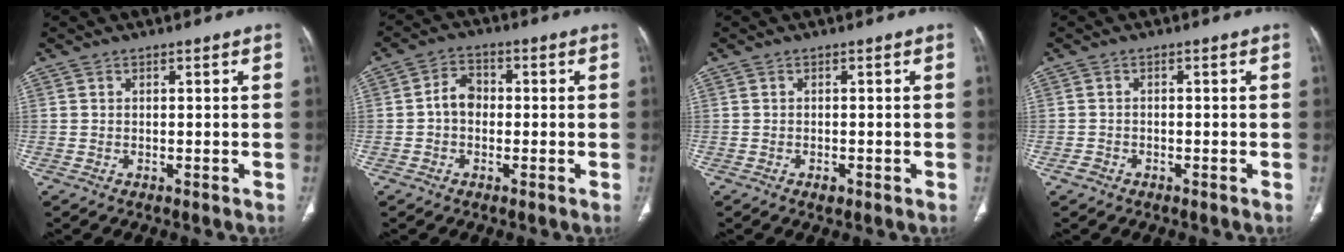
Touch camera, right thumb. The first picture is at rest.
{"total": 4.6, "force": [-0.4, 3.6, 2.9], "torque": [-0.036, 0.017, -0.018]}
{"total": 1.2, "force": [-0.6, 0.7, 0.8], "torque": [-0.013, 0.000, -0.007]}
{"total": 1.4, "force": [-0.9, 1.0, 0.3], "torque": [-0.008, 0.005, -0.019]}